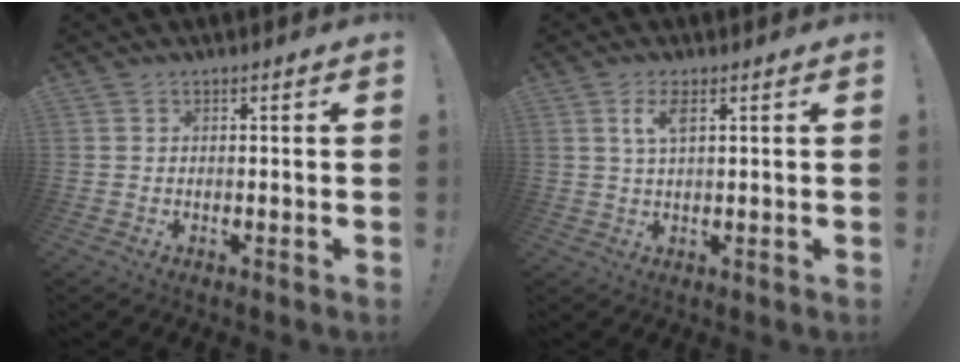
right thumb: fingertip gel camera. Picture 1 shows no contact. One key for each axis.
{"total": 4.3, "fx": 1.8, "fy": 1.2, "fz": 3.7, "tx": -0.076, "ty": 0.001, "tz": 0.030}